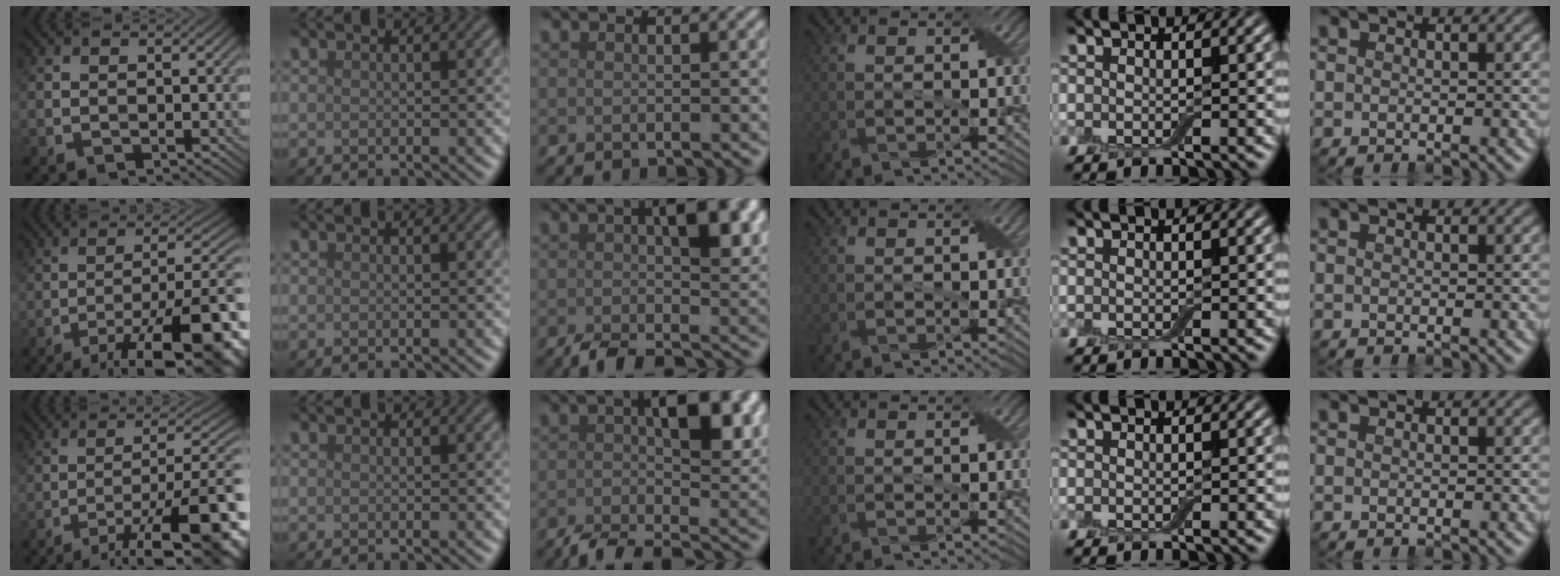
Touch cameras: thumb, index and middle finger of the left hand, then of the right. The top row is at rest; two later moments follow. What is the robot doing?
{"motion": "close", "object": "airpods case & airpods"}